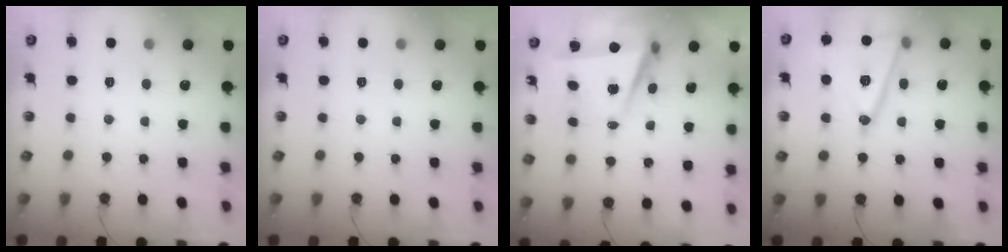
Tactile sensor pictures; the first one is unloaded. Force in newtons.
{"total": 0.0}
{"total": 6.4, "press": 4.6, "slide": 4.4}
{"total": 17.5, "press": 17.2, "slide": 3.4}